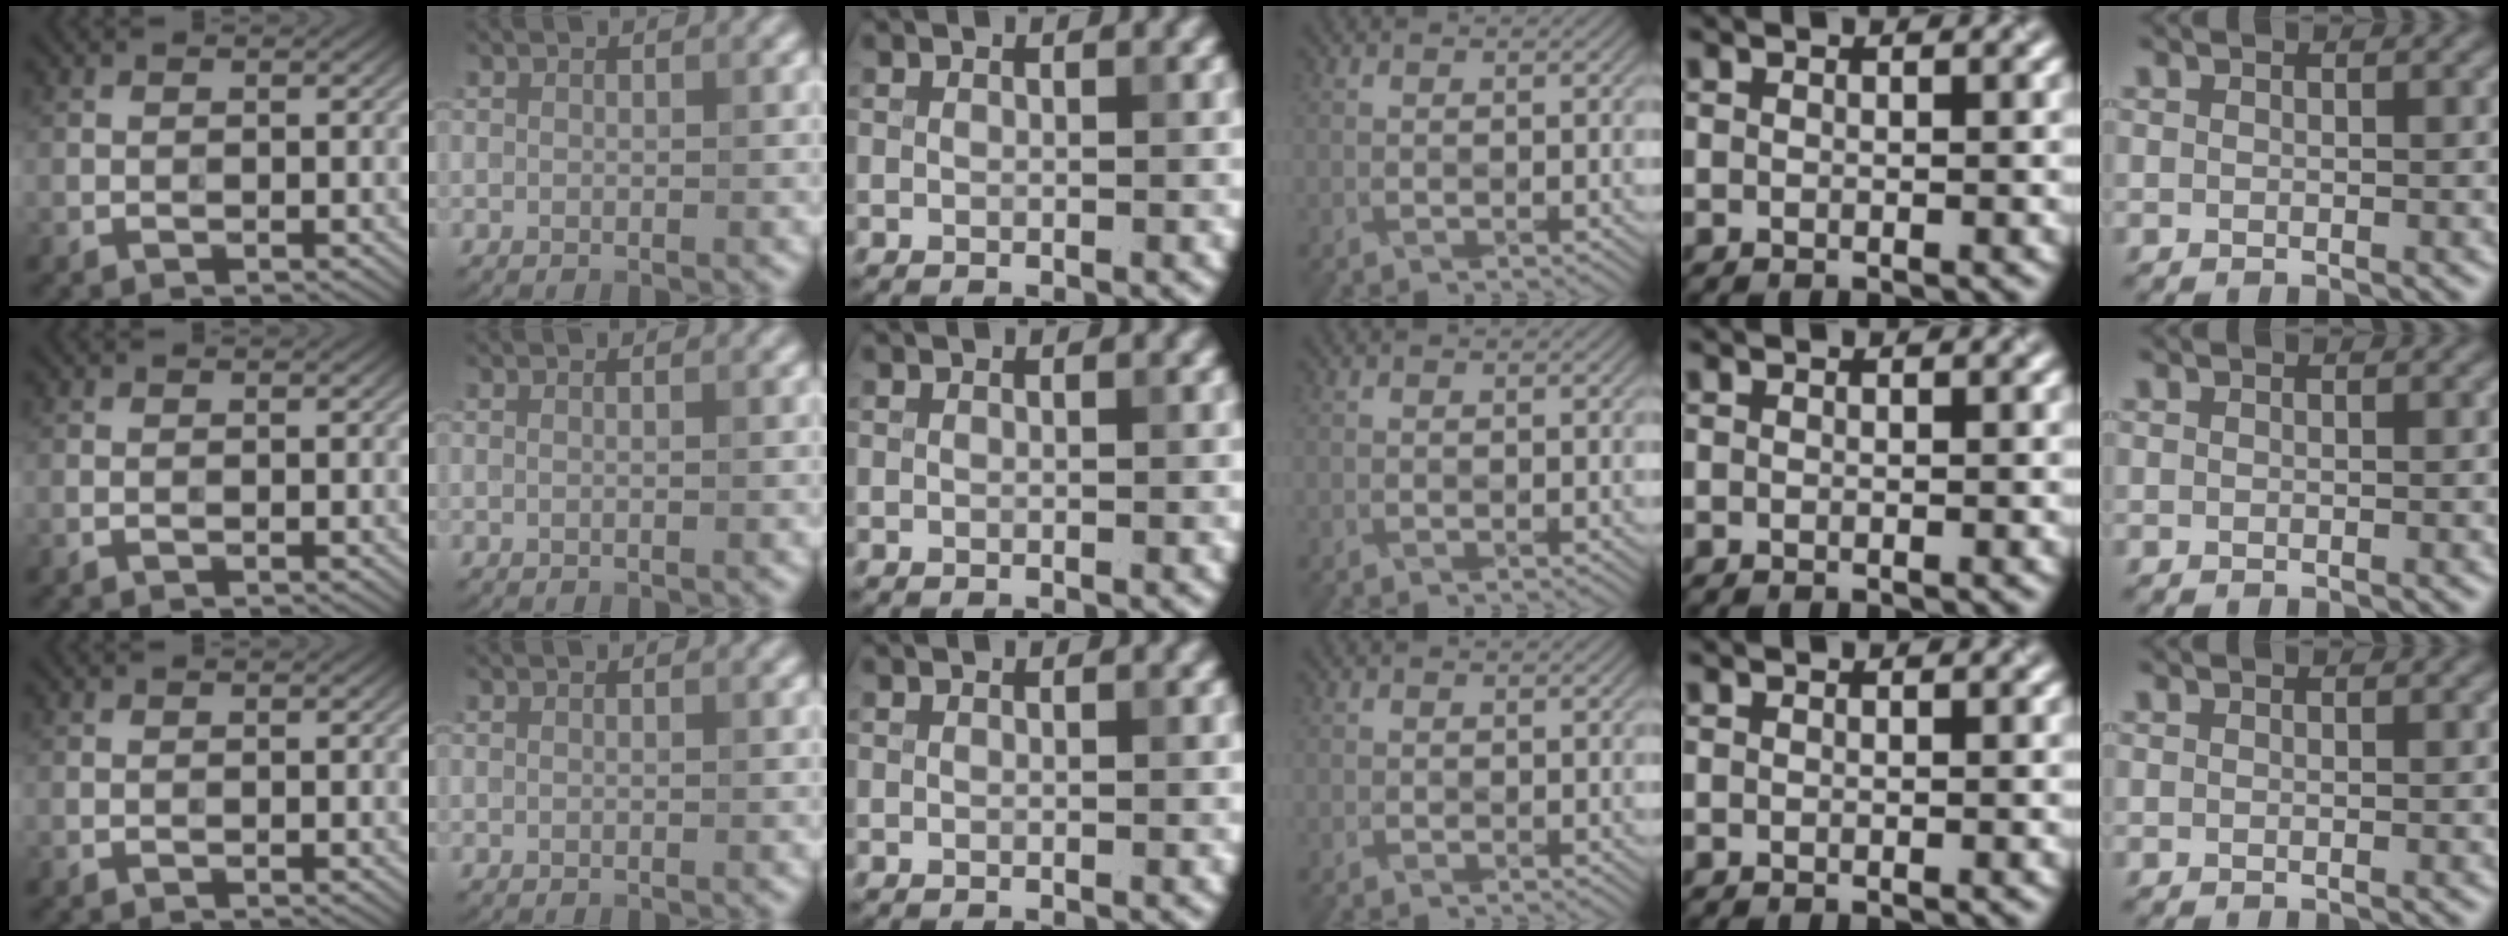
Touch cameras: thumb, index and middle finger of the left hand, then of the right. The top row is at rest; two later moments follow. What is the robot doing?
{"motion": "wrap", "object": "paper"}